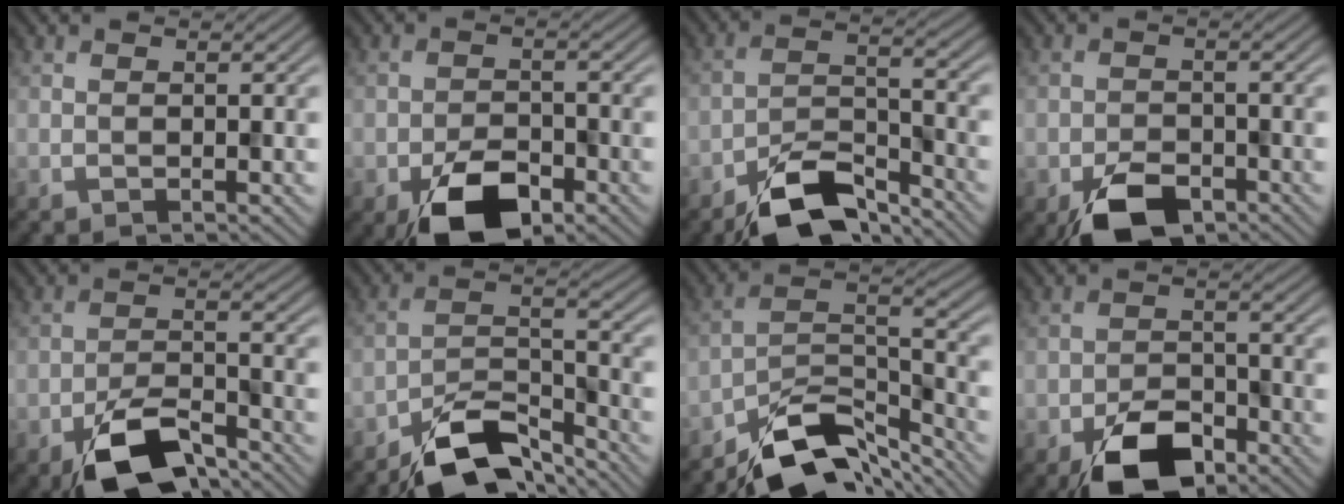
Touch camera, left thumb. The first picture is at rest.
{"total": 7.4, "force": [-4.3, 3.8, 4.7], "torque": [-0.080, -0.009, -0.075]}
{"total": 8.8, "force": [-6.9, 2.8, 4.6], "torque": [-0.078, 0.000, -0.138]}
{"total": 5.6, "force": [-3.7, 3.1, 3.0], "torque": [-0.047, -0.005, -0.067]}
{"total": 8.3, "force": [-5.7, 3.1, 5.1], "torque": [-0.091, 0.000, -0.111]}
{"total": 9.7, "force": [-7.7, 3.2, 5.0], "torque": [-0.083, 0.001, -0.153]}
{"total": 10.8, "force": [-8.5, 3.8, 5.4], "torque": [-0.080, -0.004, -0.162]}
{"total": 7.3, "force": [-4.8, 3.7, 4.2], "torque": [-0.068, -0.001, -0.089]}